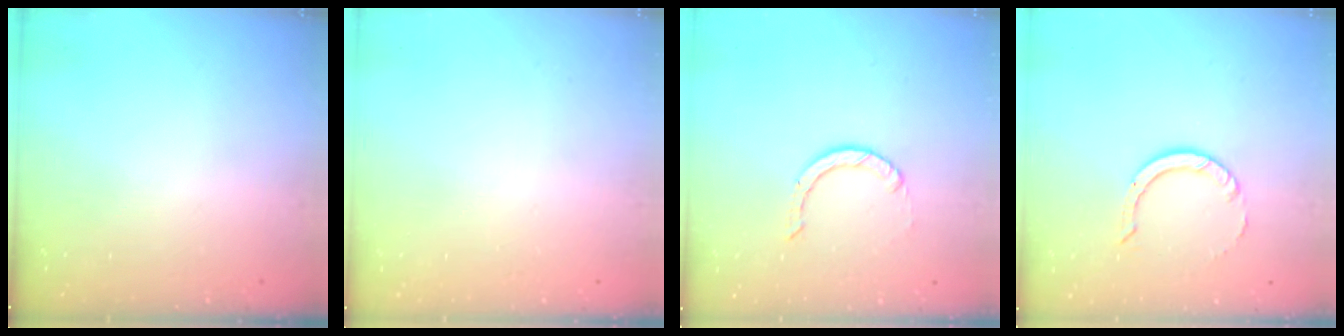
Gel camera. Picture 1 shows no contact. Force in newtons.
{"total": 2.7, "press": 2.7, "slide": 0.2}
{"total": 0.9, "press": 0.9, "slide": 0.1}
{"total": 5.3, "press": 5.3, "slide": 0.1}